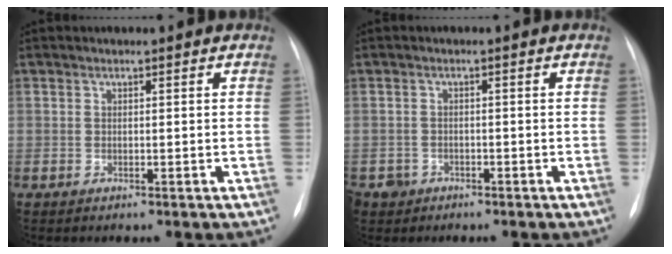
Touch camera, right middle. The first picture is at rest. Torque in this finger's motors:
{"motor_torque": [0.11, -0.11, 0.09, 0.04]}